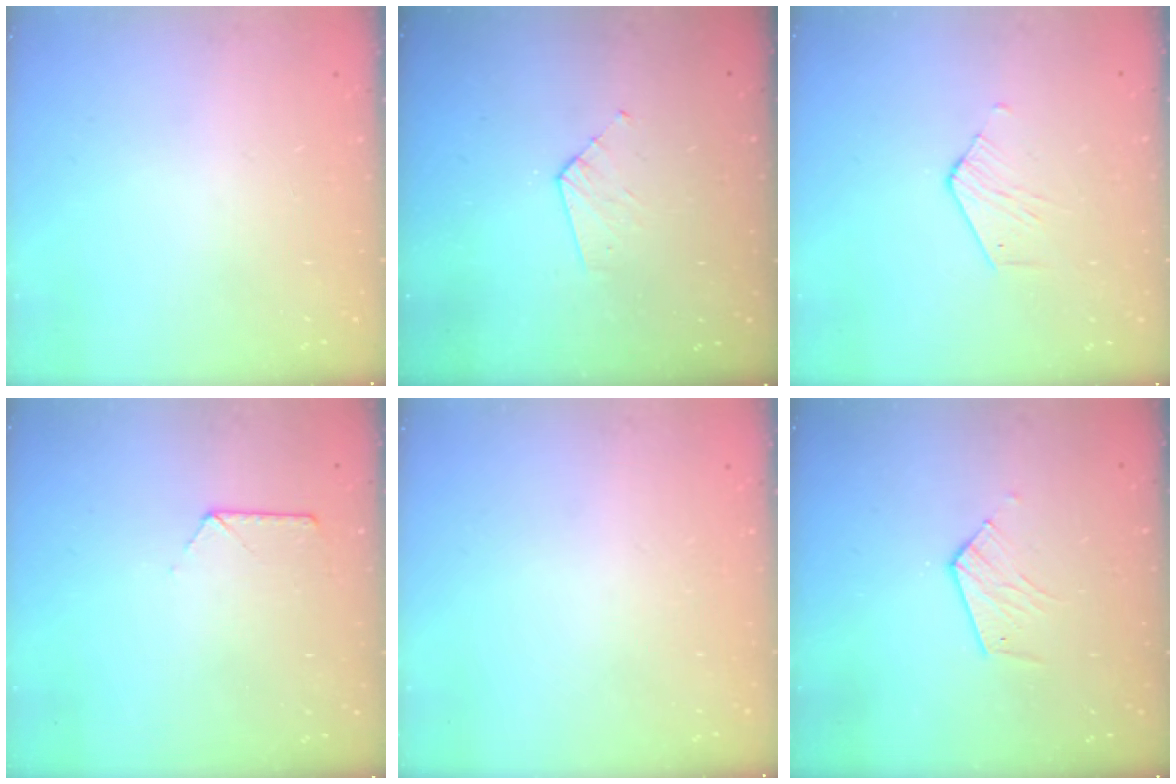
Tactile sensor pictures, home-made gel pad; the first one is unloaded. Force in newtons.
{"total": 3.3, "press": 3.3, "slide": 0.2}
{"total": 2.5, "press": 2.5, "slide": 0.2}
{"total": 6.0, "press": 6.0, "slide": 0.5}
{"total": 0.0}
{"total": 6.2, "press": 6.2, "slide": 0.5}